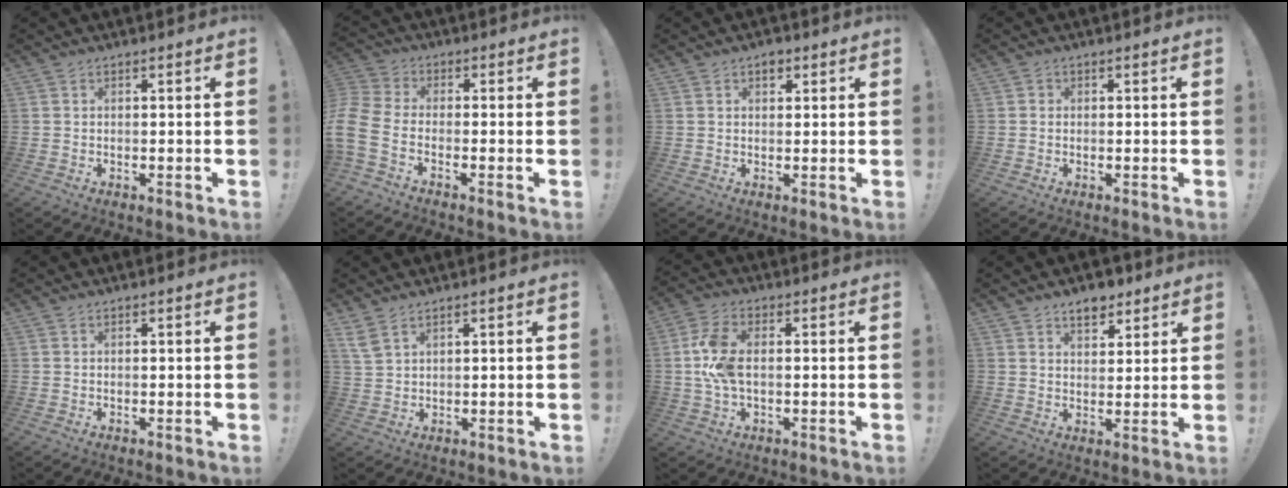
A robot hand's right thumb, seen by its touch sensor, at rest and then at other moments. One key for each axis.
{"total": 6.6, "fx": -2.9, "fy": 3.1, "fz": 5.0, "tx": -0.125, "ty": 0.002, "tz": -0.055}
{"total": 2.4, "fx": 1.2, "fy": 1.8, "fz": 1.2, "tx": -0.003, "ty": -0.006, "tz": 0.016}
{"total": 0.8, "fx": 0.0, "fy": 0.8, "fz": 0.0, "tx": -0.001, "ty": 0.003, "tz": 0.000}
{"total": 0.0}
{"total": 4.0, "fx": 2.7, "fy": 1.1, "fz": 2.8, "tx": -0.063, "ty": -0.008, "tz": 0.052}
{"total": 9.3, "fx": 0.1, "fy": 5.0, "fz": 7.9, "tx": -0.151, "ty": 0.001, "tz": 0.004}
{"total": 6.4, "fx": 4.5, "fy": 3.6, "fz": 2.6, "tx": -0.027, "ty": -0.022, "tz": 0.081}